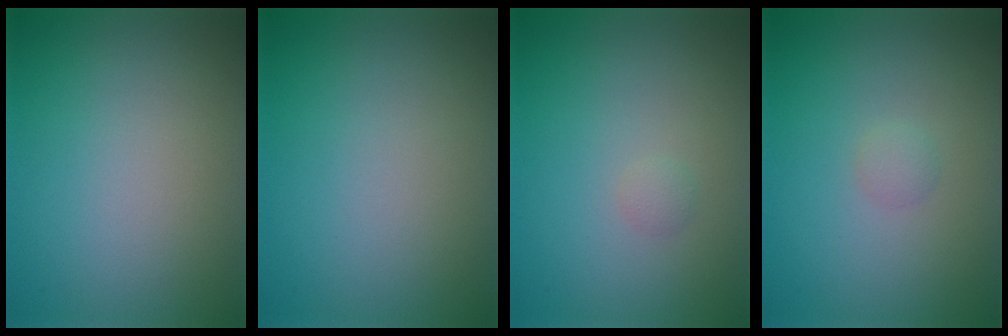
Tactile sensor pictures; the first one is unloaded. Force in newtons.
{"total": 0.0}
{"total": 0.6, "press": 0.6, "slide": 0.0}
{"total": 0.7, "press": 0.7, "slide": 0.0}